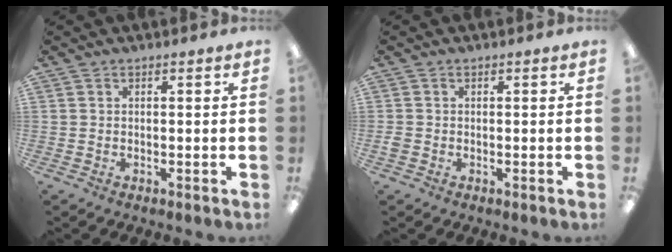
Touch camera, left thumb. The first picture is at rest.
{"total": 1.2, "force": [-0.4, 1.0, 0.6], "torque": [-0.010, 0.003, -0.007]}